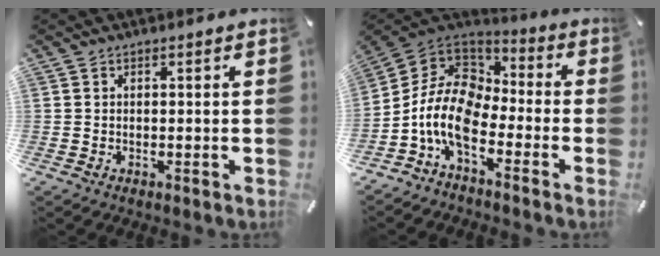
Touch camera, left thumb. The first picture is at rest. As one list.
[{"total": 13.8, "force": [-7.3, 7.7, 8.8], "torque": [-0.199, 0.023, -0.140]}]